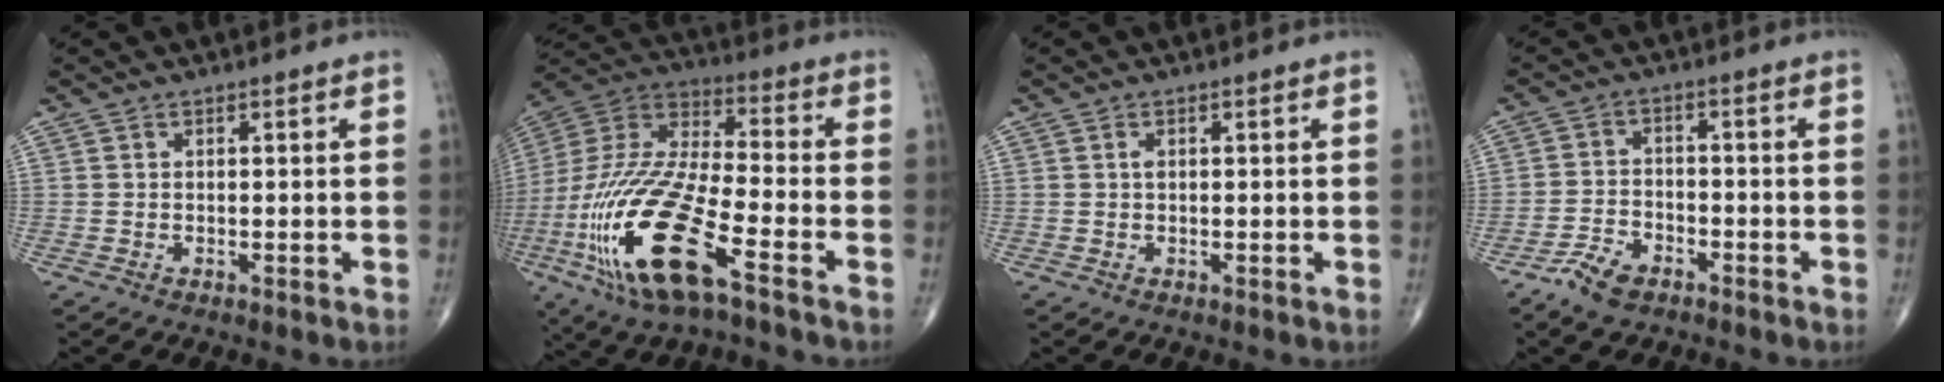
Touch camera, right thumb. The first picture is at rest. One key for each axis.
{"total": 25.9, "fx": -10.7, "fy": 8.0, "fz": 22.2, "tx": -0.562, "ty": -0.003, "tz": -0.203}
{"total": 0.8, "fx": 0.2, "fy": 0.5, "fz": 0.7, "tx": -0.013, "ty": 0.002, "tz": 0.003}
{"total": 5.6, "fx": -3.9, "fy": 2.8, "fz": 2.8, "tx": -0.055, "ty": 0.017, "tz": -0.074}